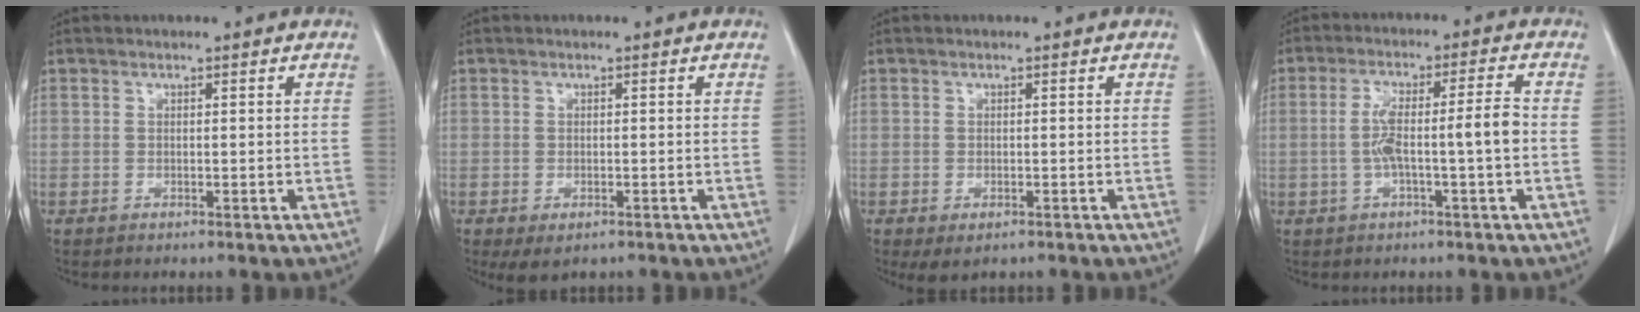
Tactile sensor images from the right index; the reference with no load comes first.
{"total": 3.0, "force": [-1.7, 1.5, 1.9], "torque": [-0.033, -0.008, -0.017]}
{"total": 2.5, "force": [-1.4, 1.3, 1.7], "torque": [-0.028, -0.006, -0.011]}
{"total": 7.3, "force": [-1.0, 0.1, 7.2], "torque": [-0.137, 0.021, -0.015]}